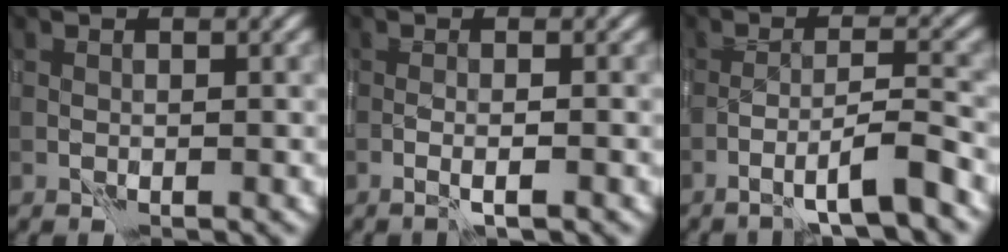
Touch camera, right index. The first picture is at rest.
{"total": 1.0, "force": [-0.5, -0.5, 0.7], "torque": [-0.008, -0.001, -0.014]}
{"total": 3.7, "force": [-2.6, -0.3, 2.7], "torque": [-0.036, 0.015, -0.056]}